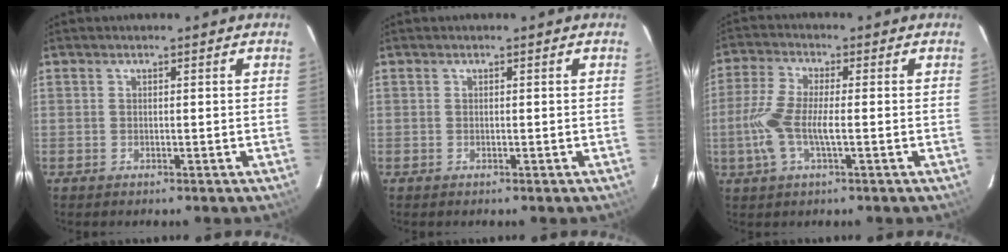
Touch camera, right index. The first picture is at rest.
{"total": 0.0}
{"total": 8.5, "force": [-1.6, 2.2, 8.1], "torque": [-0.182, 0.001, -0.035]}